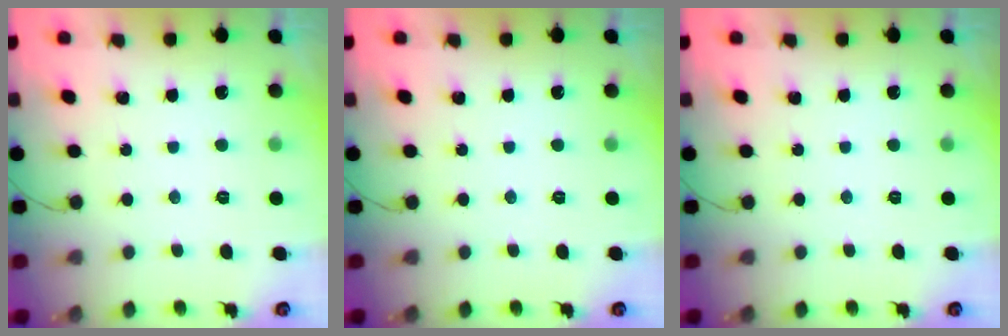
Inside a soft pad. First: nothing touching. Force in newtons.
{"total": 0.0}
{"total": 0.0}